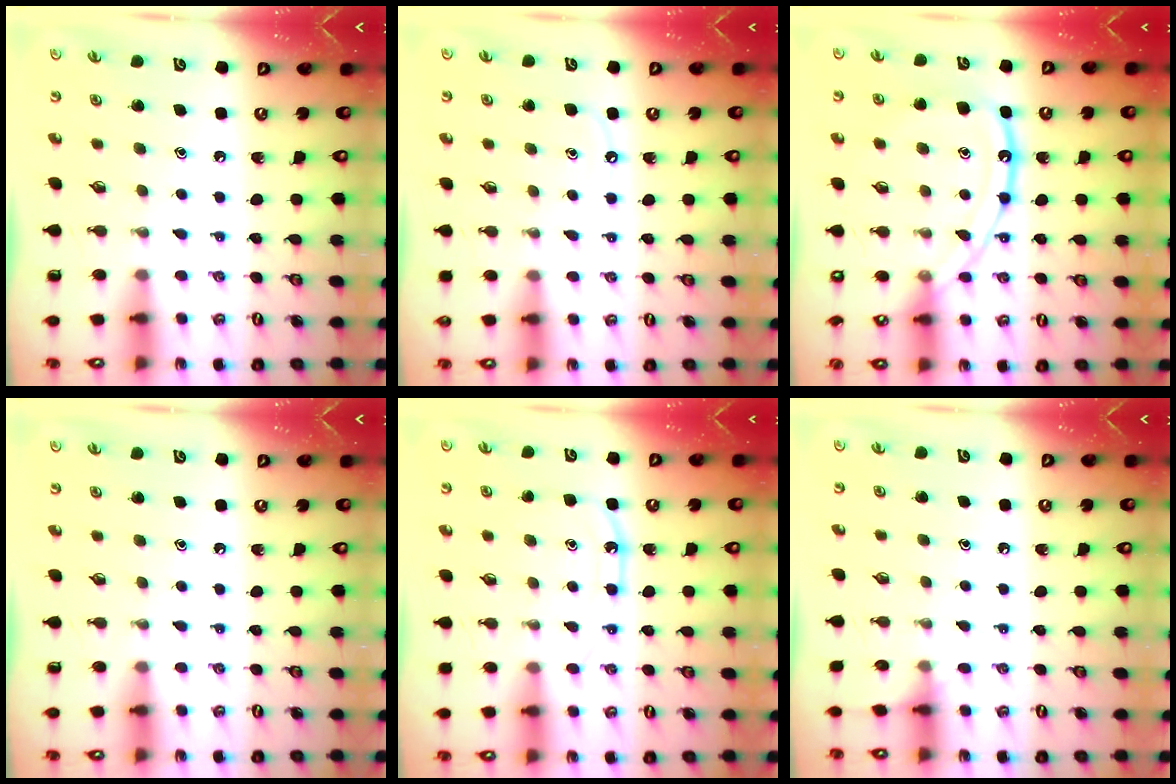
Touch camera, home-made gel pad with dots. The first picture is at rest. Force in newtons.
{"total": 4.6, "press": 4.5, "slide": 0.7}
{"total": 13.7, "press": 13.6, "slide": 1.2}
{"total": 0.0}
{"total": 9.5, "press": 9.5, "slide": 1.1}
{"total": 6.4, "press": 6.3, "slide": 0.9}